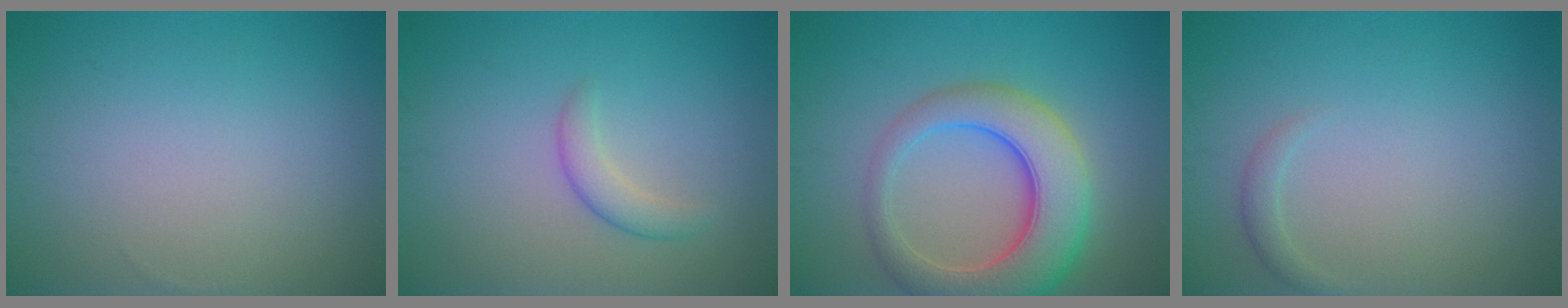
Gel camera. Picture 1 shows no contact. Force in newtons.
{"total": 1.9, "press": 1.9, "slide": 0.0}
{"total": 8.2, "press": 8.2, "slide": 0.5}
{"total": 1.0, "press": 1.0, "slide": 0.0}